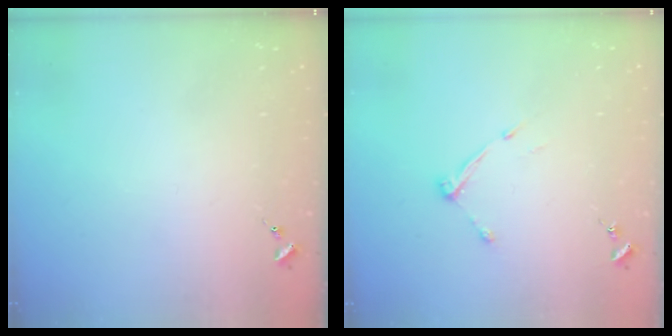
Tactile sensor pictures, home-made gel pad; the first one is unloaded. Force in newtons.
{"total": 5.1, "press": 5.1, "slide": 0.6}